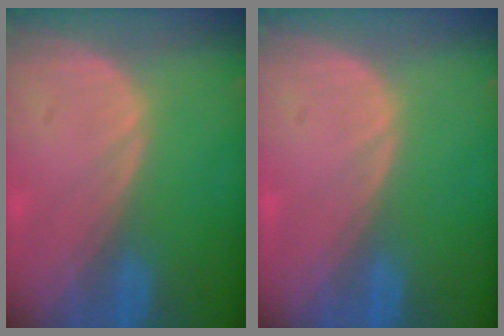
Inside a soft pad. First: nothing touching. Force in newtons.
{"total": 0.0}